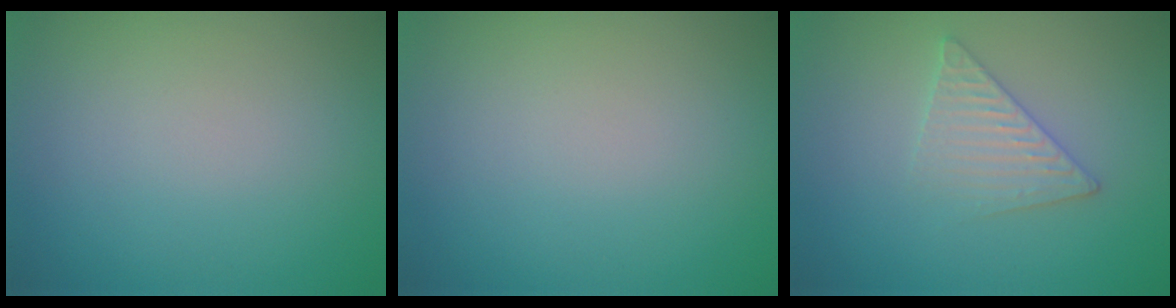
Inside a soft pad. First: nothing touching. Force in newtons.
{"total": 0.0}
{"total": 2.6, "press": 2.6, "slide": 0.3}